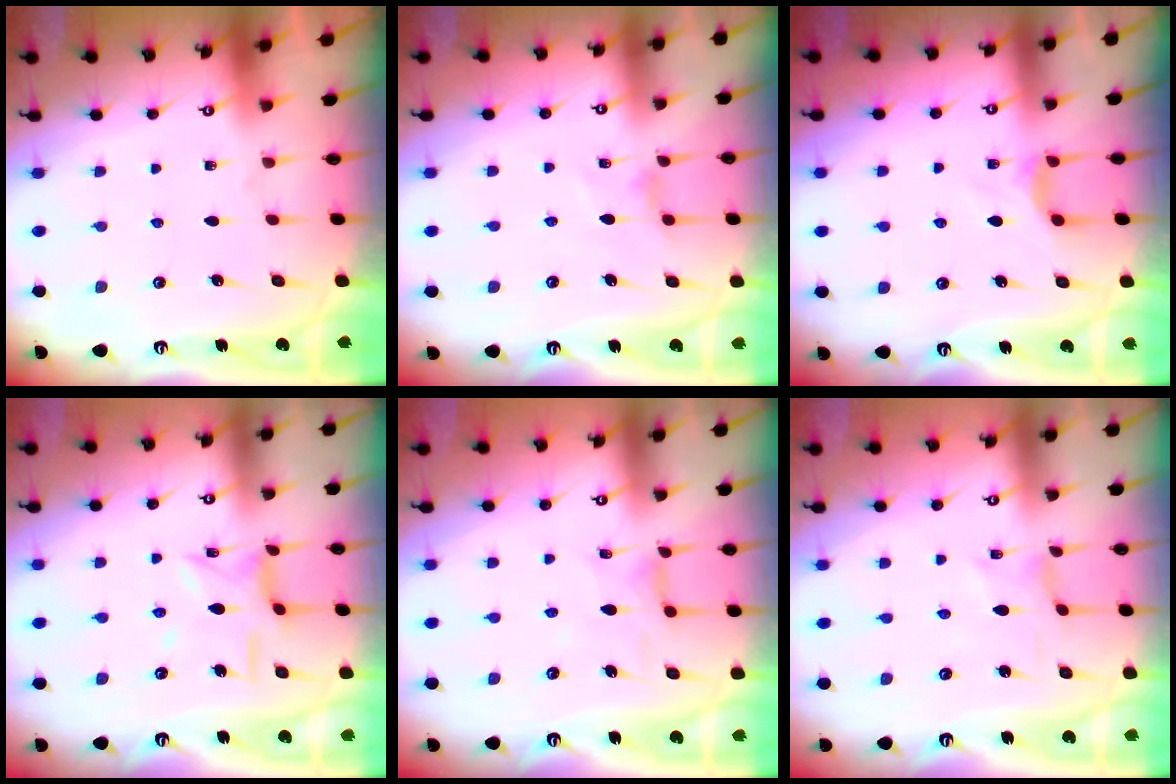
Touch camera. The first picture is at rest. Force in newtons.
{"total": 2.6, "press": 2.5, "slide": 0.5}
{"total": 2.9, "press": 2.9, "slide": 0.4}
{"total": 6.8, "press": 6.8, "slide": 0.5}
{"total": 2.1, "press": 2.0, "slide": 0.4}
{"total": 0.0}